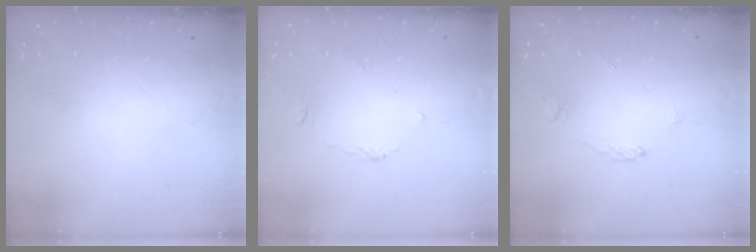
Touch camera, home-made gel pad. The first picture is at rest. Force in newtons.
{"total": 2.7, "press": 2.7, "slide": 0.3}
{"total": 2.2, "press": 2.2, "slide": 0.3}